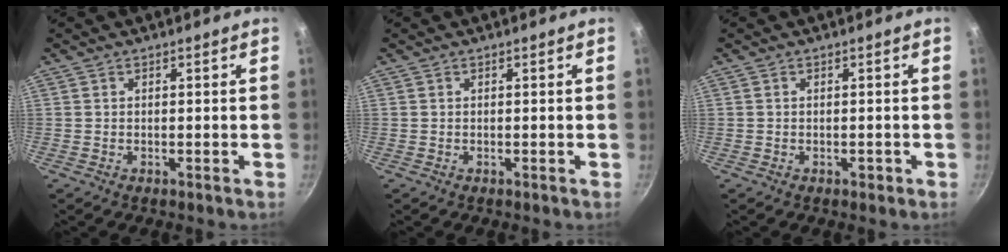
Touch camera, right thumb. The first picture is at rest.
{"total": 0.0}
{"total": 1.0, "force": [-0.4, 0.7, 0.6], "torque": [-0.005, 0.003, -0.005]}